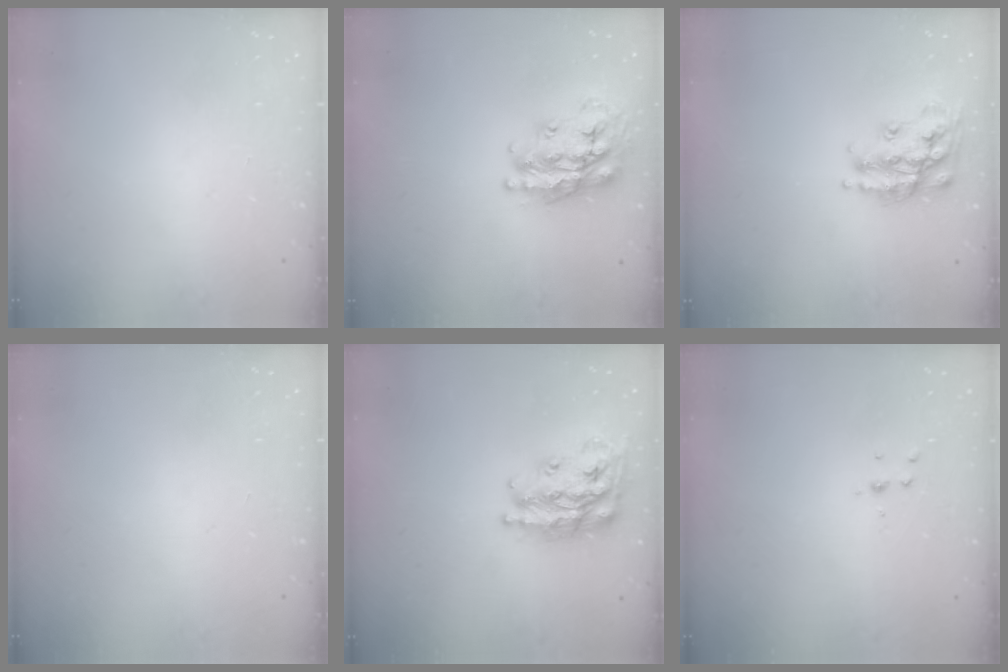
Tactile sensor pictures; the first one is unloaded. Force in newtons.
{"total": 20.8, "press": 20.8, "slide": 1.4}
{"total": 17.4, "press": 17.3, "slide": 1.2}
{"total": 0.0}
{"total": 22.0, "press": 21.9, "slide": 1.4}
{"total": 3.9, "press": 3.9, "slide": 0.4}